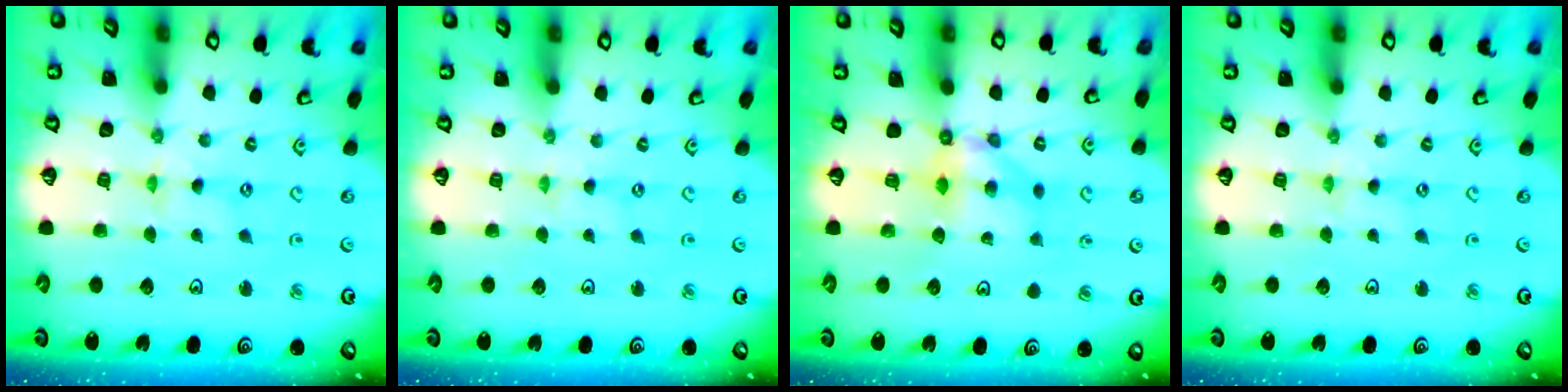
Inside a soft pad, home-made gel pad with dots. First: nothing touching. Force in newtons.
{"total": 0.0}
{"total": 6.0, "press": 6.0, "slide": 0.1}
{"total": 1.3, "press": 1.2, "slide": 0.3}